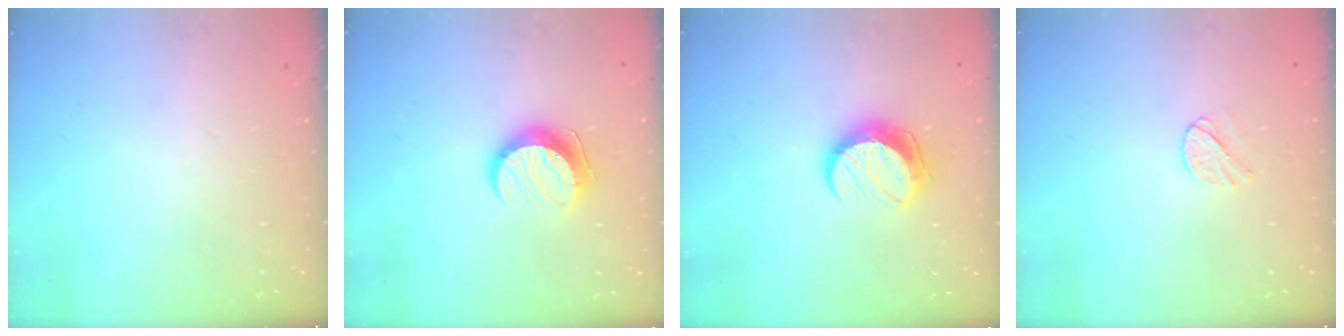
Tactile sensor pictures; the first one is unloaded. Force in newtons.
{"total": 9.7, "press": 9.7, "slide": 0.7}
{"total": 10.4, "press": 10.4, "slide": 0.5}
{"total": 3.7, "press": 3.7, "slide": 0.4}